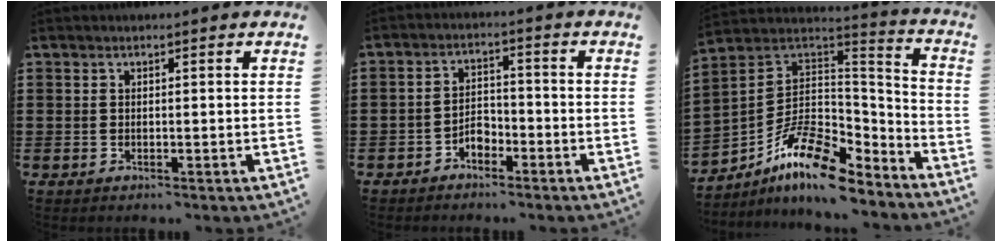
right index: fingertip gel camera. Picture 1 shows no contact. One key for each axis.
{"total": 3.0, "fx": -2.3, "fy": 1.6, "fz": 1.1, "tx": -0.025, "ty": 0.008, "tz": -0.048}
{"total": 12.7, "fx": -7.9, "fy": 5.1, "fz": 8.6, "tx": -0.175, "ty": 0.017, "tz": -0.146}